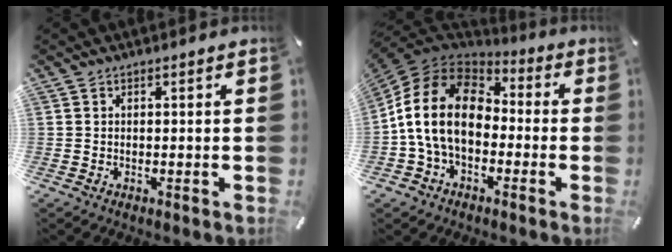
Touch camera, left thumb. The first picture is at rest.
{"total": 17.2, "force": [-1.5, 12.7, 11.6], "torque": [-0.250, 0.035, -0.032]}